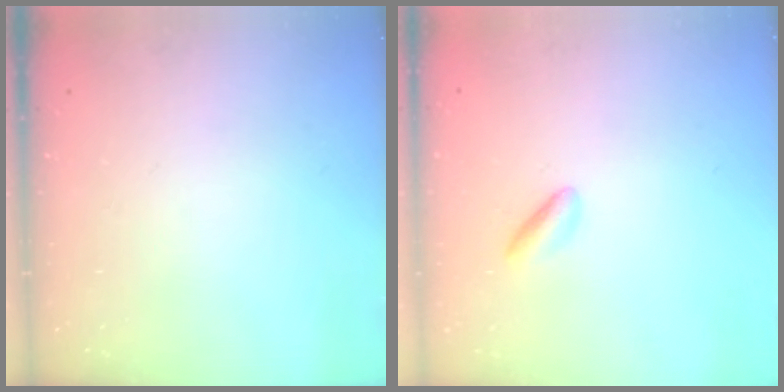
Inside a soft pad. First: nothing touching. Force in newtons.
{"total": 2.0, "press": 1.8, "slide": 0.8}